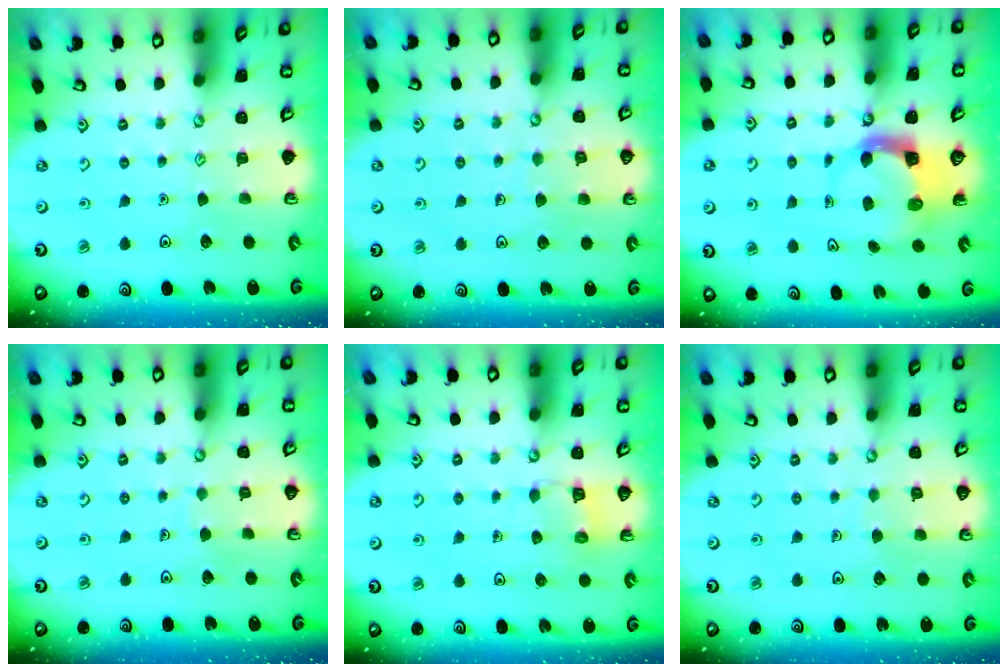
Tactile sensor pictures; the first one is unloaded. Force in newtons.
{"total": 4.6, "press": 4.6, "slide": 0.4}
{"total": 3.9, "press": 3.9, "slide": 0.6}
{"total": 2.2, "press": 2.2, "slide": 0.1}
{"total": 4.2, "press": 4.2, "slide": 0.3}
{"total": 3.5, "press": 3.5, "slide": 0.1}